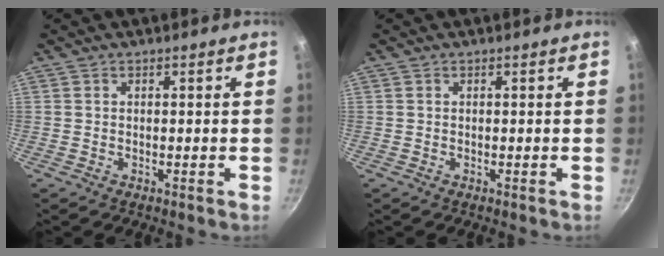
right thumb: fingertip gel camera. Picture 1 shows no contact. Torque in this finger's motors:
{"motor_torque": [-0.12, 0.12, 0.00, 0.00, 0.00]}